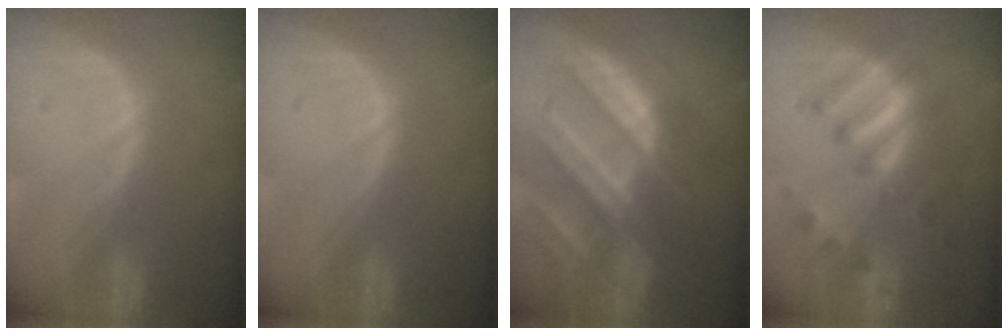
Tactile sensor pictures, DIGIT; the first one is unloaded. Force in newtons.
{"total": 0.0}
{"total": 10.3, "press": 9.0, "slide": 4.9}
{"total": 7.7, "press": 7.7, "slide": 1.0}